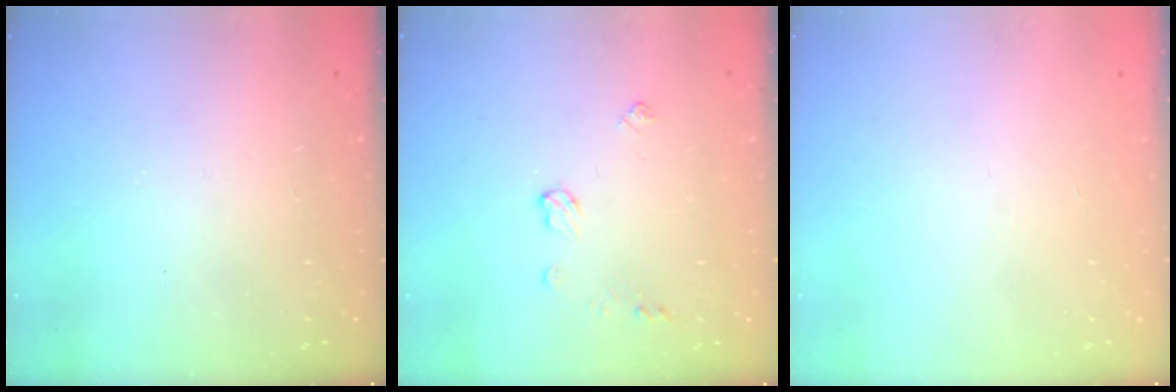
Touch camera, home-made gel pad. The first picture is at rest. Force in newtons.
{"total": 5.2, "press": 5.2, "slide": 0.3}
{"total": 0.0}